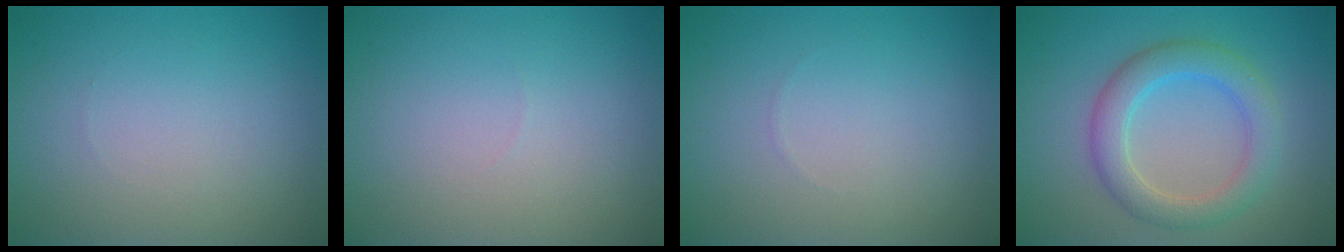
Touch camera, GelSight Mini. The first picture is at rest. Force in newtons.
{"total": 0.0}
{"total": 0.0}
{"total": 4.3, "press": 4.3, "slide": 0.3}